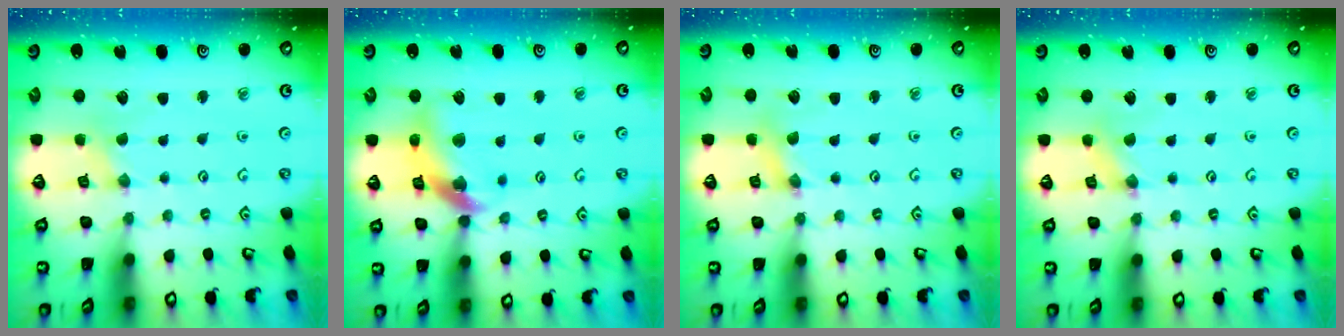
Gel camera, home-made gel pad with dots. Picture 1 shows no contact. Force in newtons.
{"total": 14.0, "press": 13.9, "slide": 1.7}
{"total": 1.9, "press": 1.9, "slide": 0.3}
{"total": 0.0}